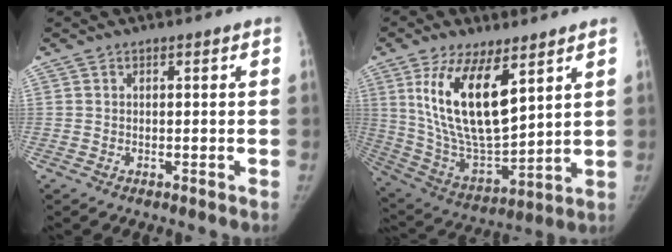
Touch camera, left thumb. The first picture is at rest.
{"total": 18.4, "force": [7.7, 7.5, 15.0], "torque": [-0.264, -0.039, 0.159]}